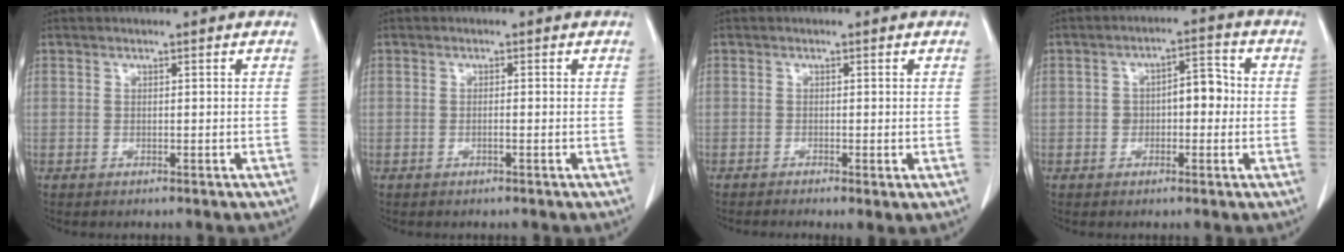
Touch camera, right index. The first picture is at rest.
{"total": 0.7, "force": [-0.3, 0.0, 0.6], "torque": [-0.011, 0.001, -0.004]}
{"total": 1.7, "force": [-0.8, 0.4, 1.5], "torque": [-0.023, -0.004, -0.012]}
{"total": 5.3, "force": [-0.2, 2.7, 4.6], "torque": [-0.069, 0.029, -0.003]}